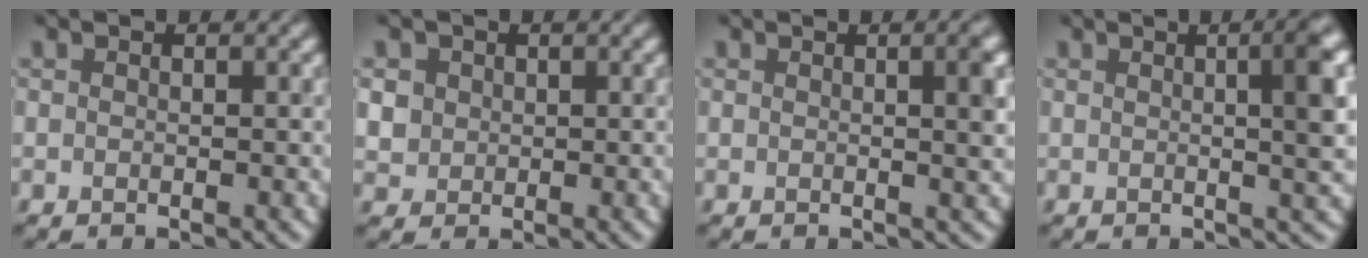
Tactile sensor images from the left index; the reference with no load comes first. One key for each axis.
{"total": 2.6, "fx": 0.6, "fy": 2.4, "fz": 0.8, "tx": -0.012, "ty": 0.012, "tz": 0.008}
{"total": 3.4, "fx": 0.3, "fy": 0.9, "fz": 3.3, "tx": -0.036, "ty": 0.006, "tz": 0.003}
{"total": 6.6, "fx": 0.7, "fy": 2.0, "fz": 6.2, "tx": -0.050, "ty": 0.014, "tz": 0.004}